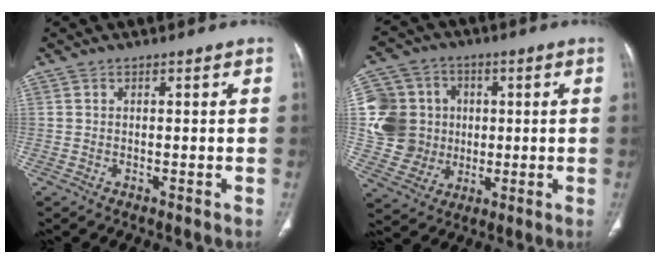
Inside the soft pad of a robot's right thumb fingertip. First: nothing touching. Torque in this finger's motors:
{"motor_torque": [-0.06, 0.11, 0.34, 0.36, 0.11]}